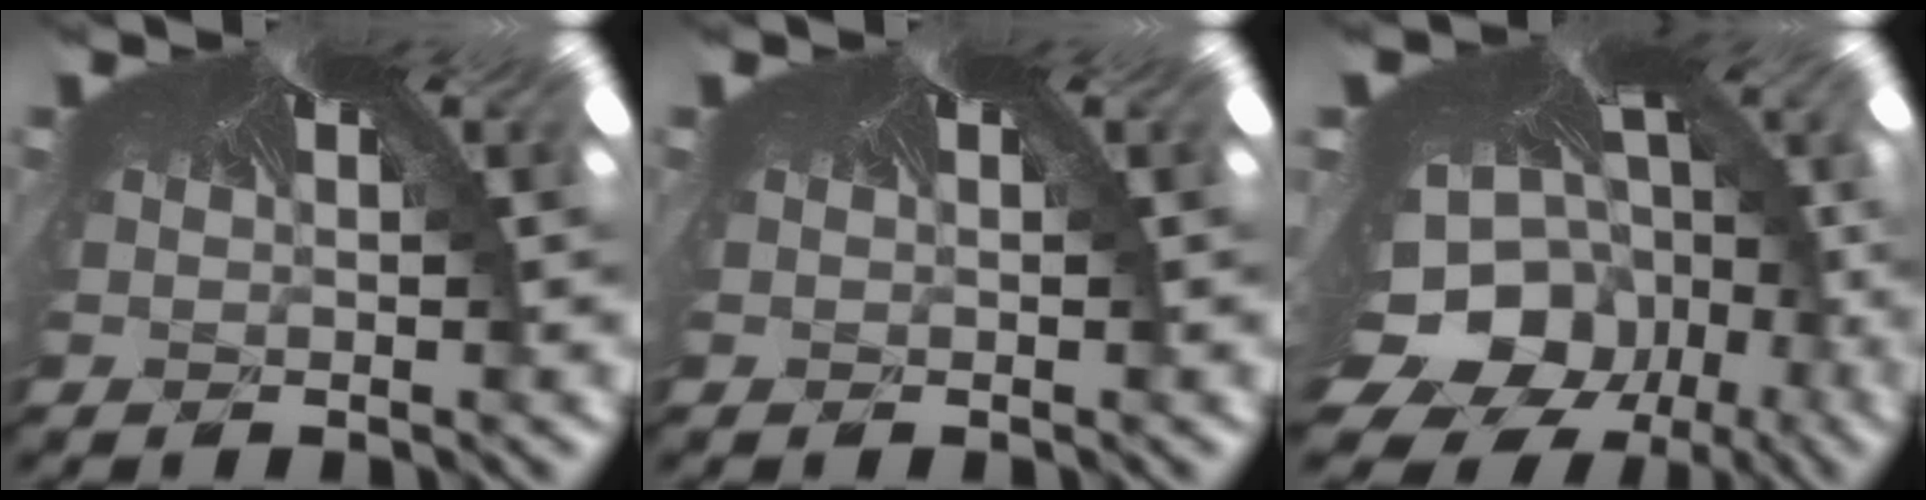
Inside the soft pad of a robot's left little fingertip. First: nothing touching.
{"total": 0.0}
{"total": 10.2, "force": [-9.1, 4.7, 0.5], "torque": [-0.028, -0.106, -0.110]}